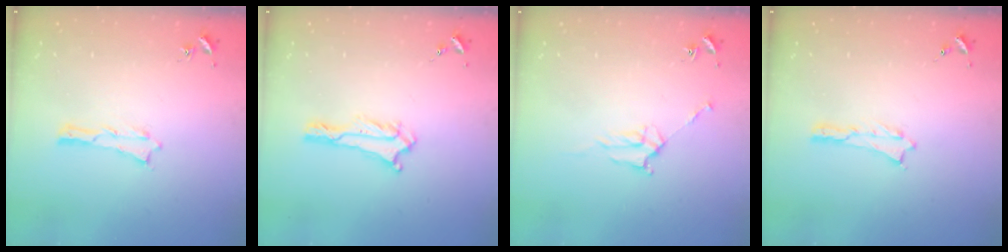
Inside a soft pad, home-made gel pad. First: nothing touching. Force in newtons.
{"total": 0.6, "press": 0.6, "slide": 0.1}
{"total": 3.7, "press": 3.6, "slide": 0.5}
{"total": 0.0}